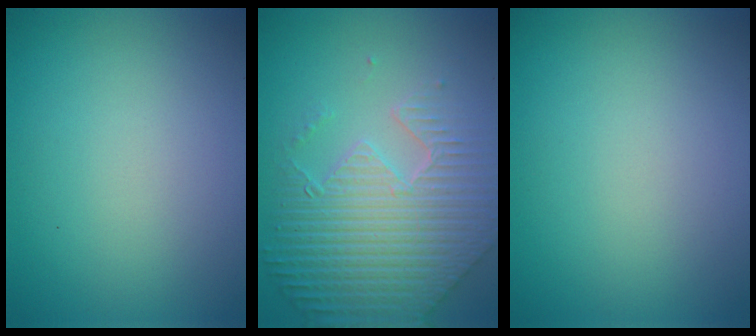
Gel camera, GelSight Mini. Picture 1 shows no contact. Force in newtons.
{"total": 8.2, "press": 5.9, "slide": 5.6}
{"total": 0.0}